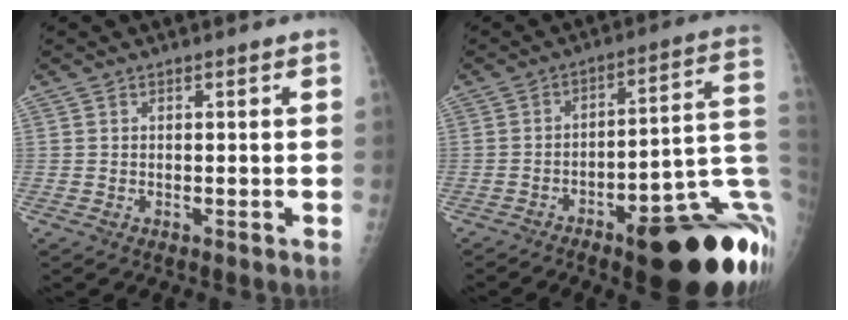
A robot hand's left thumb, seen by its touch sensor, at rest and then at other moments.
{"total": 26.0, "force": [-8.0, 7.8, 23.5], "torque": [-0.216, 0.049, -0.101]}